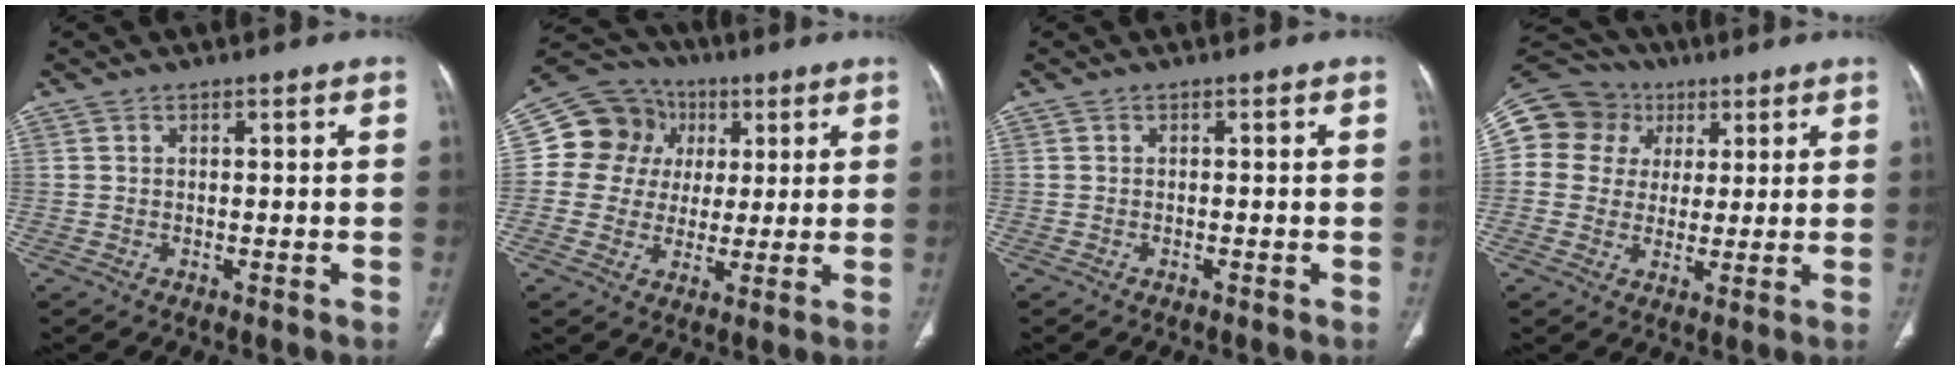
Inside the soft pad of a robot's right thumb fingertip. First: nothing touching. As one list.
[{"total": 12.6, "force": [2.9, 11.7, 3.9], "torque": [-0.040, 0.018, 0.044]}, {"total": 0.0}, {"total": 15.9, "force": [4.3, 14.5, 4.9], "torque": [-0.102, 0.043, 0.082]}]